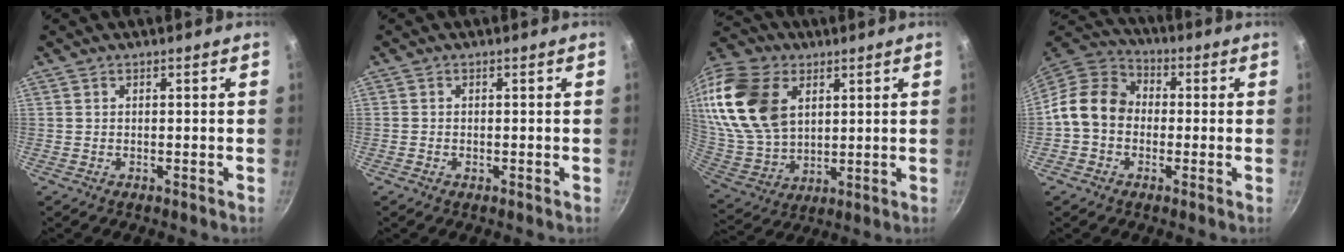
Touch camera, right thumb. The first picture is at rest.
{"total": 0.0}
{"total": 25.3, "force": [8.6, 17.1, 16.6], "torque": [-0.344, -0.004, 0.170]}
{"total": 12.0, "force": [-1.0, 9.8, 6.8], "torque": [-0.090, 0.031, -0.043]}